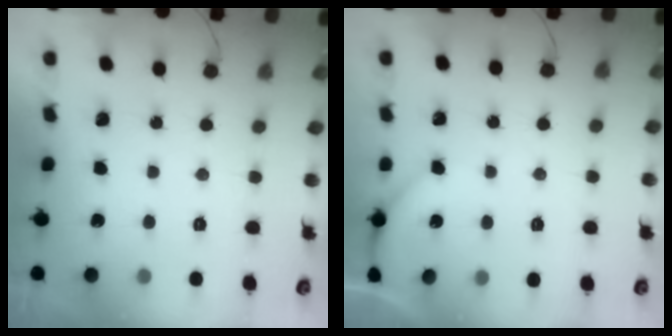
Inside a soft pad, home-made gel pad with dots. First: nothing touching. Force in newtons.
{"total": 3.6, "press": 3.5, "slide": 0.6}